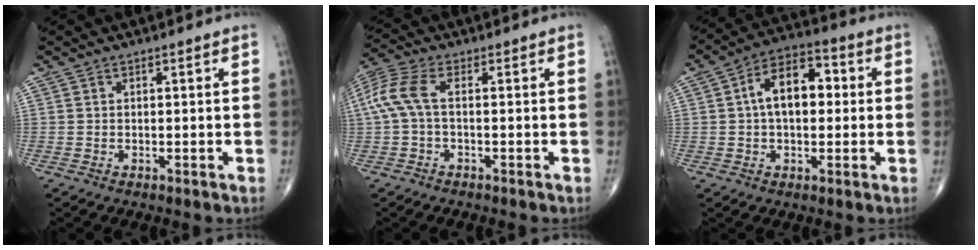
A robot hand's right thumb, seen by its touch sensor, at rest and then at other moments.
{"total": 7.1, "force": [0.0, 3.1, 6.4], "torque": [-0.170, 0.026, -0.003]}
{"total": 11.5, "force": [1.2, 6.8, 9.2], "torque": [-0.134, 0.027, 0.010]}